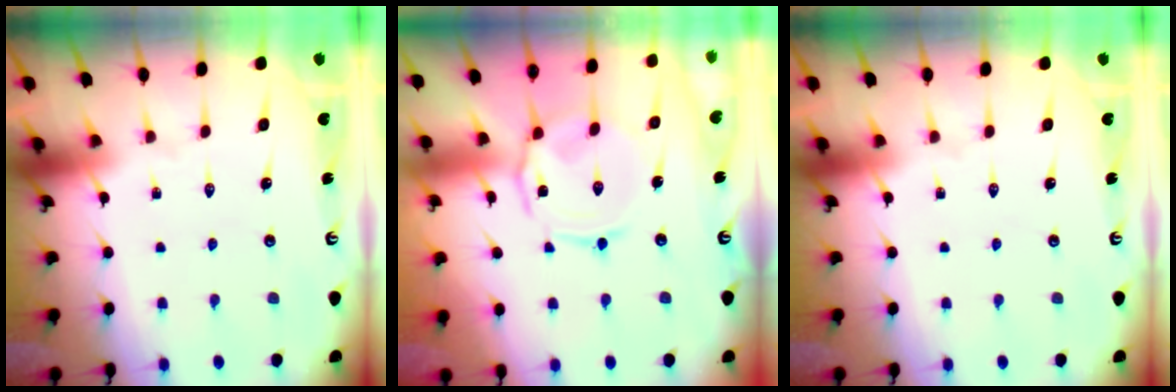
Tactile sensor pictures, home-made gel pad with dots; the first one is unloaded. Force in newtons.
{"total": 5.8, "press": 5.7, "slide": 0.7}
{"total": 0.0}